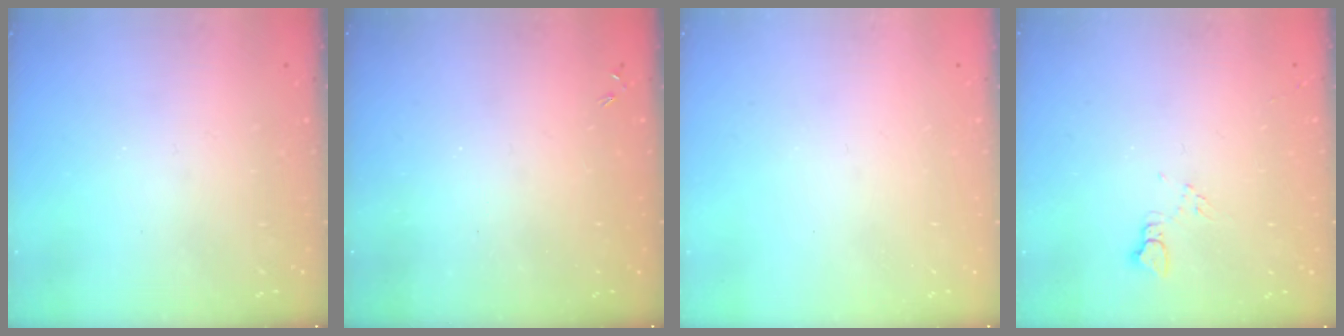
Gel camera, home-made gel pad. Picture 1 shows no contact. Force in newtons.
{"total": 0.0}
{"total": 0.0}
{"total": 4.6, "press": 4.6, "slide": 0.6}